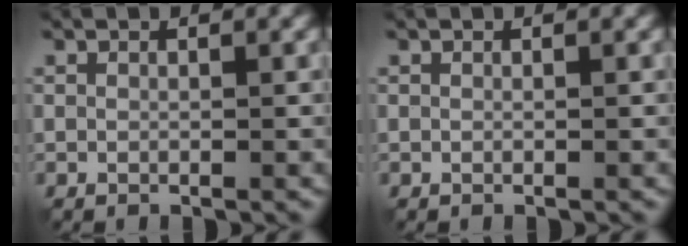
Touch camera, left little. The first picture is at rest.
{"total": 0.0}